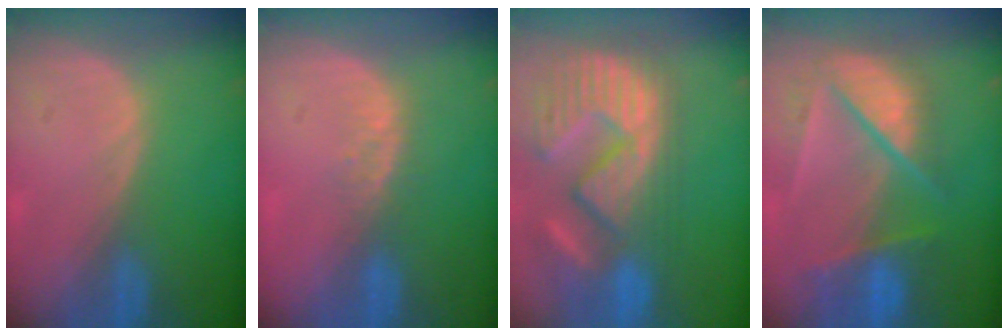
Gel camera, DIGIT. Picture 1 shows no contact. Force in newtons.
{"total": 2.9, "press": 2.3, "slide": 1.8}
{"total": 14.5, "press": 12.4, "slide": 7.7}
{"total": 9.8, "press": 8.4, "slide": 4.9}